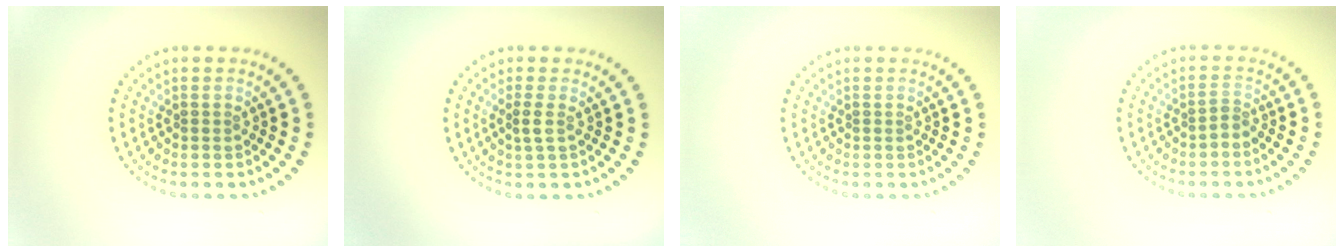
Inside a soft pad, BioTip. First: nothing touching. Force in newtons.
{"total": 1.0, "press": 0.9, "slide": 0.5}
{"total": 0.0}
{"total": 1.0, "press": 0.5, "slide": 0.8}